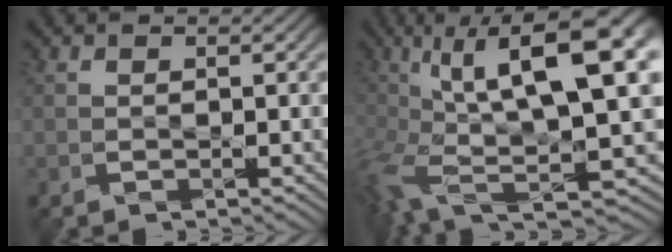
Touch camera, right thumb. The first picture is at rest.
{"total": 15.7, "force": [1.0, 5.0, 14.8], "torque": [-0.266, -0.004, 0.026]}